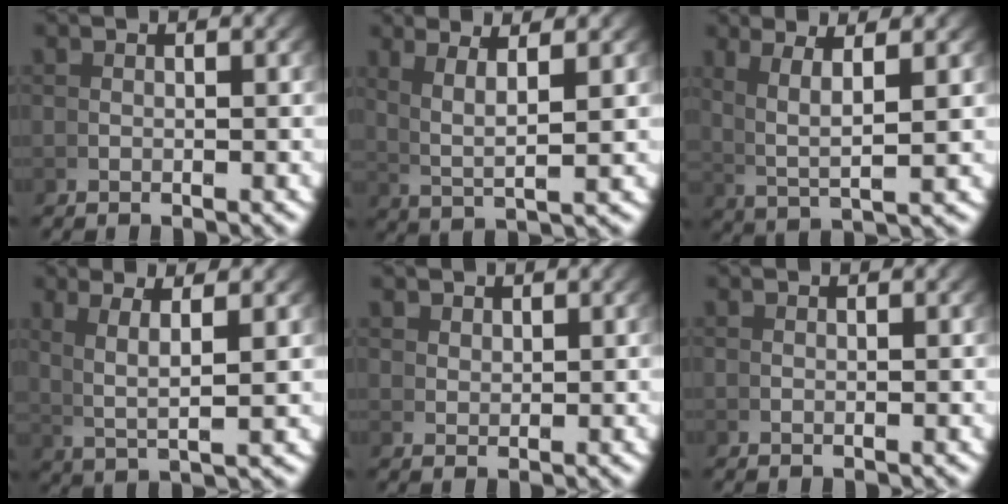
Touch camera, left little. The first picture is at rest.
{"total": 4.7, "force": [2.5, 0.7, 3.9], "torque": [-0.062, 0.001, 0.050]}
{"total": 4.9, "force": [2.3, 1.0, 4.2], "torque": [-0.074, -0.001, 0.048]}
{"total": 4.5, "force": [2.3, 0.6, 3.9], "torque": [-0.062, 0.005, 0.045]}
{"total": 1.6, "force": [1.5, -0.5, 0.0], "torque": [0.009, -0.003, 0.041]}
{"total": 0.6, "force": [0.3, -0.4, -0.1], "torque": [0.004, 0.000, 0.008]}